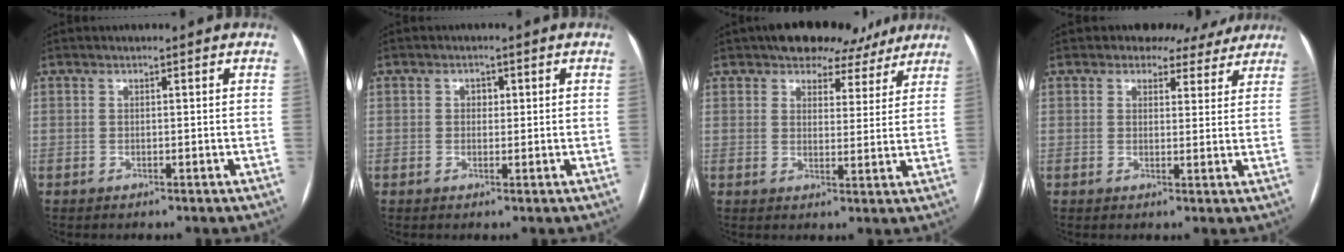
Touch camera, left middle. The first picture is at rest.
{"total": 1.4, "force": [0.3, 1.1, 0.8], "torque": [-0.010, 0.004, 0.004]}
{"total": 10.6, "force": [8.7, 5.2, 3.3], "torque": [-0.018, 0.017, 0.105]}
{"total": 6.1, "force": [5.1, 3.3, 0.7], "torque": [0.002, 0.005, 0.049]}